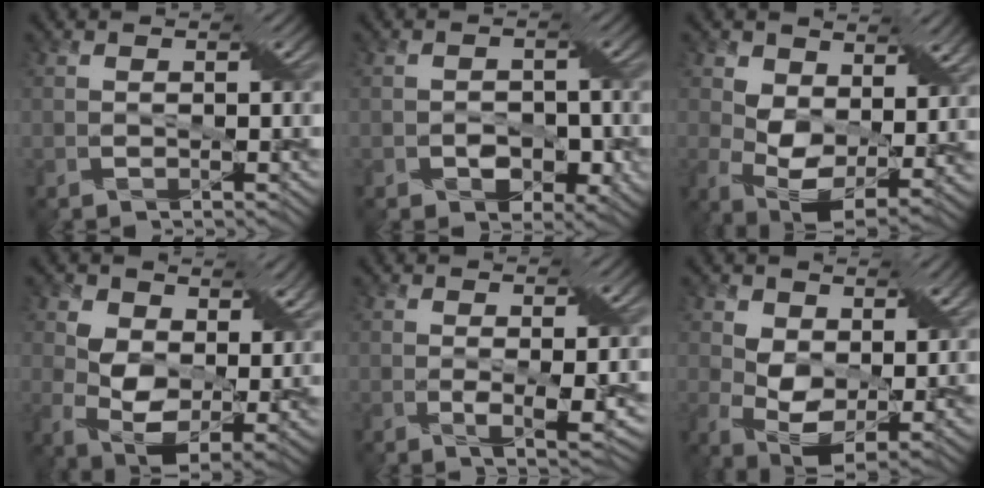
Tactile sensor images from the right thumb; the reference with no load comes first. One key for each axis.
{"total": 2.8, "fx": -0.9, "fy": 2.2, "fz": 1.4, "tx": -0.011, "ty": -0.004, "tz": -0.014}
{"total": 8.4, "fx": 3.1, "fy": 5.3, "fz": 5.7, "tx": -0.129, "ty": -0.012, "tz": 0.057}
{"total": 11.2, "fx": 4.3, "fy": 7.0, "fz": 7.6, "tx": -0.168, "ty": -0.017, "tz": 0.086}
{"total": 3.0, "fx": 0.1, "fy": 0.4, "fz": 2.9, "tx": -0.050, "ty": -0.009, "tz": 0.007}
{"total": 7.4, "fx": 2.8, "fy": 4.6, "fz": 5.0, "tx": -0.111, "ty": -0.014, "tz": 0.051}